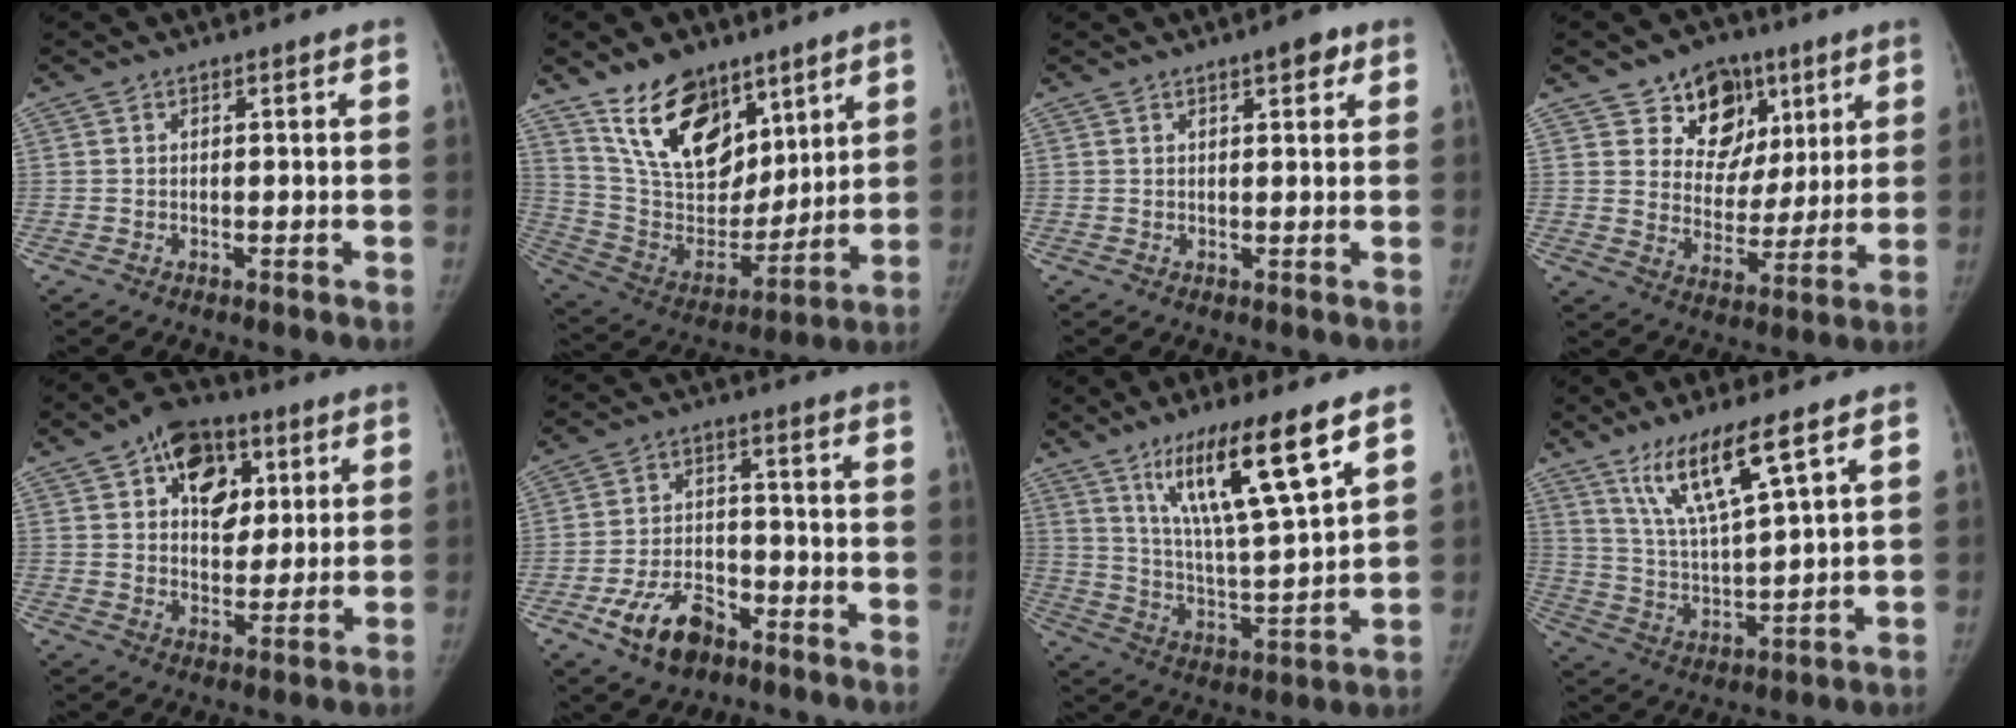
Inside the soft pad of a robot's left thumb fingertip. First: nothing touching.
{"total": 19.4, "force": [12.2, 11.1, 10.1], "torque": [-0.123, -0.067, 0.233]}
{"total": 3.2, "force": [1.8, 1.2, 2.4], "torque": [-0.021, -0.004, 0.021]}
{"total": 13.4, "force": [7.3, 9.9, 5.1], "torque": [-0.026, -0.027, 0.119]}
{"total": 13.3, "force": [5.4, 9.0, 8.1], "torque": [-0.072, -0.008, 0.082]}
{"total": 10.5, "force": [-6.1, 6.1, 5.9], "torque": [-0.092, 0.033, -0.104]}
{"total": 17.7, "force": [10.2, 2.3, 14.3], "torque": [-0.239, -0.051, 0.188]}
{"total": 12.4, "force": [7.5, 1.8, 9.7], "torque": [-0.181, -0.038, 0.154]}